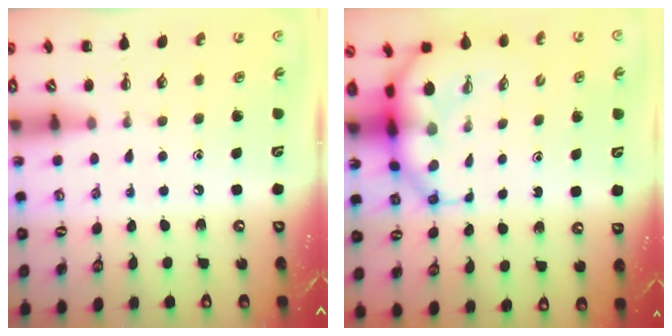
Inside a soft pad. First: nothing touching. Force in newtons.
{"total": 8.0, "press": 7.7, "slide": 2.1}